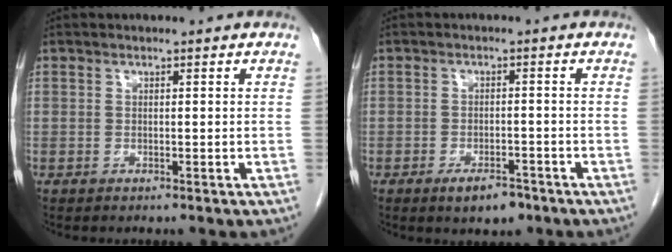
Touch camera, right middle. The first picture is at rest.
{"total": 4.1, "force": [-2.7, 1.7, 2.6], "torque": [-0.043, 0.000, -0.037]}